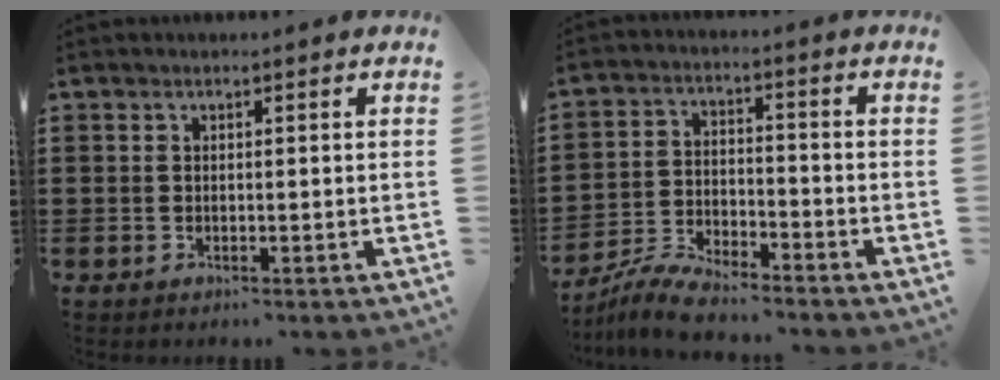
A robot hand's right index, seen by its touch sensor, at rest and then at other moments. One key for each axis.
{"total": 5.8, "fx": -5.7, "fy": 0.5, "fz": 1.4, "tx": -0.036, "ty": 0.002, "tz": -0.113}